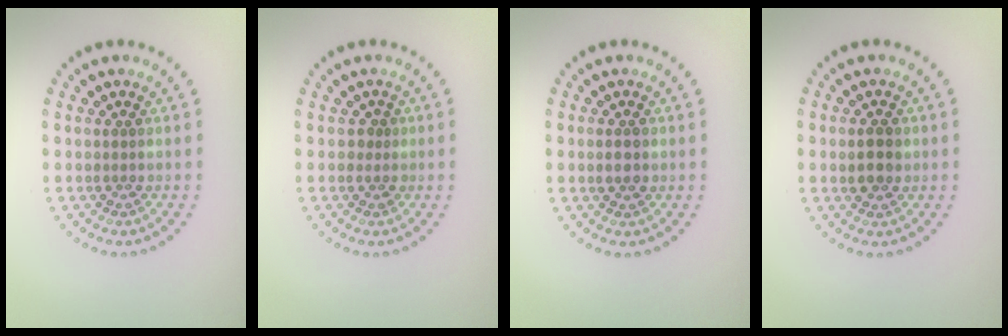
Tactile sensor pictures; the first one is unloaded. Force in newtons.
{"total": 1.1, "press": 0.9, "slide": 0.7}
{"total": 1.0, "press": 1.0, "slide": 0.0}
{"total": 2.2, "press": 2.2, "slide": 0.1}